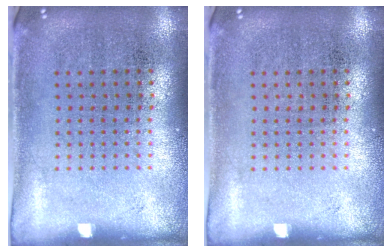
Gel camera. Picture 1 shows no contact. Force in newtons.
{"total": 0.0}